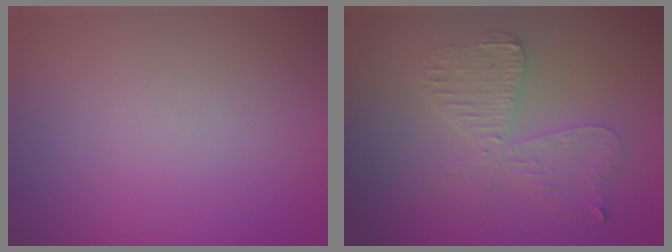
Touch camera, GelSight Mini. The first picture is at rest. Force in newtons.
{"total": 4.2, "press": 3.6, "slide": 2.2}